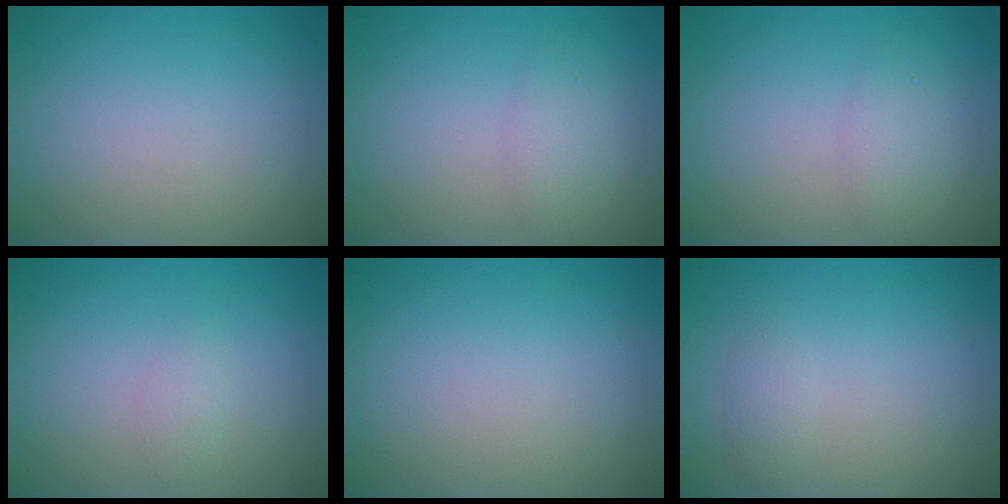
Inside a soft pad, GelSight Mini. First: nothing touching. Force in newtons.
{"total": 2.2, "press": 2.2, "slide": 0.1}
{"total": 2.2, "press": 2.2, "slide": 0.1}
{"total": 1.1, "press": 1.1, "slide": 0.0}
{"total": 0.0}
{"total": 1.0, "press": 1.0, "slide": 0.0}